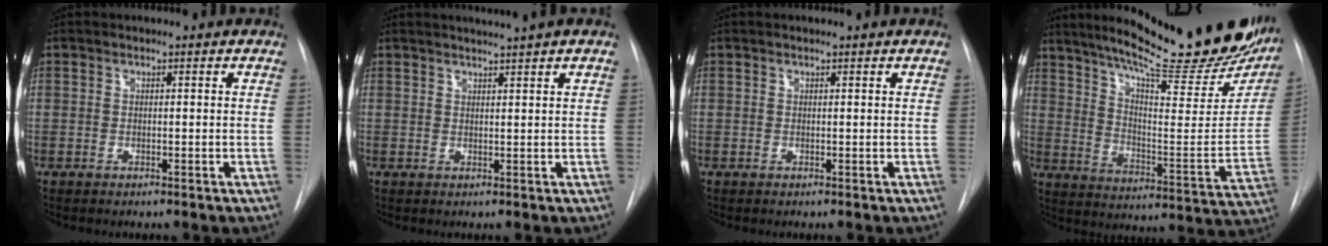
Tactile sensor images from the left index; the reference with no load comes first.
{"total": 2.8, "force": [2.3, -1.0, 1.3], "torque": [-0.015, -0.001, 0.034]}
{"total": 0.0}
{"total": 28.4, "force": [22.8, 4.4, 16.3], "torque": [-0.243, -0.063, 0.300]}